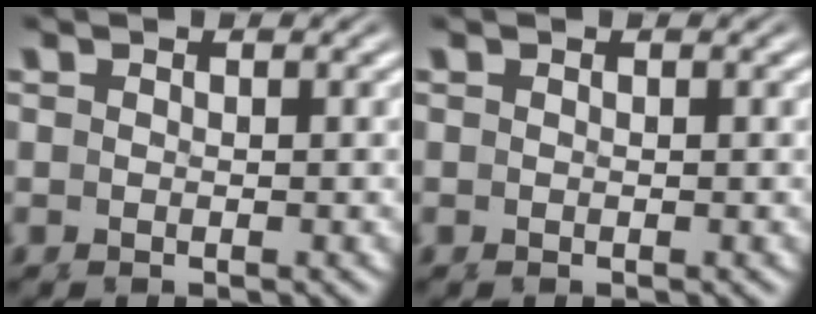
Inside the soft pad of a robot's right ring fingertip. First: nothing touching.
{"total": 0.0}